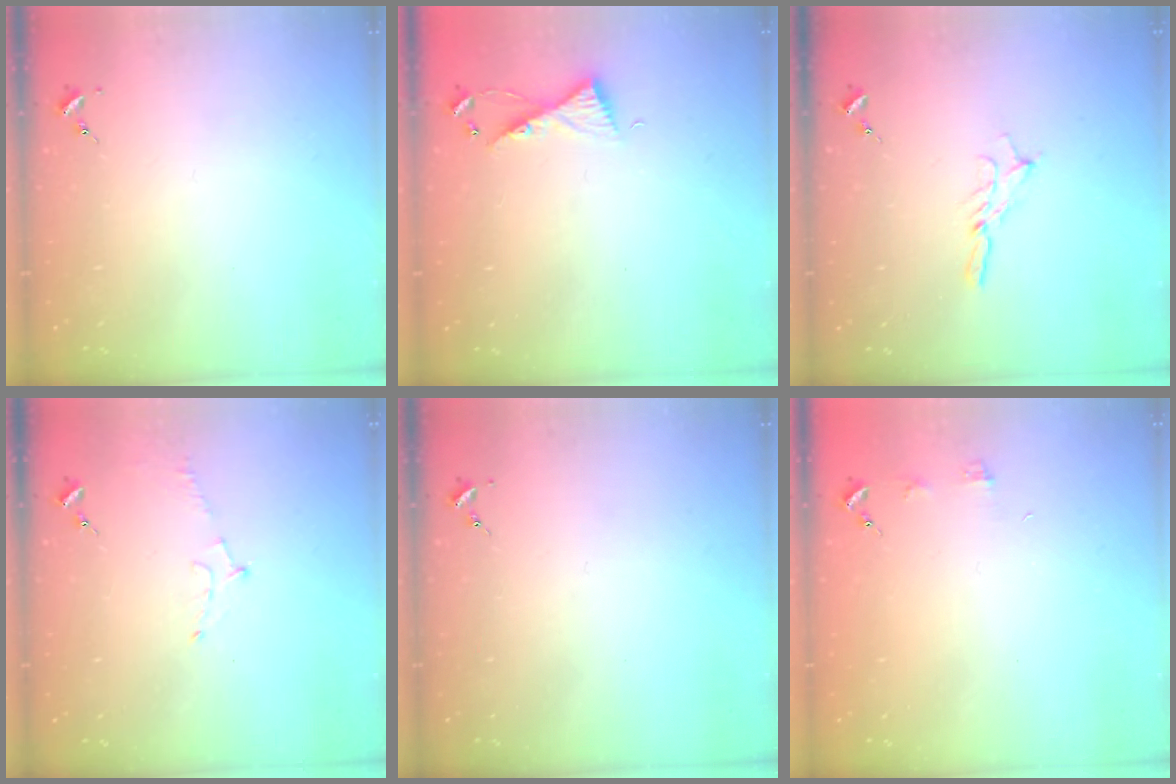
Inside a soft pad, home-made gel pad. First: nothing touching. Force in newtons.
{"total": 6.2, "press": 6.2, "slide": 0.6}
{"total": 5.6, "press": 5.6, "slide": 0.2}
{"total": 5.7, "press": 5.7, "slide": 0.6}
{"total": 0.0}
{"total": 3.9, "press": 3.8, "slide": 0.5}